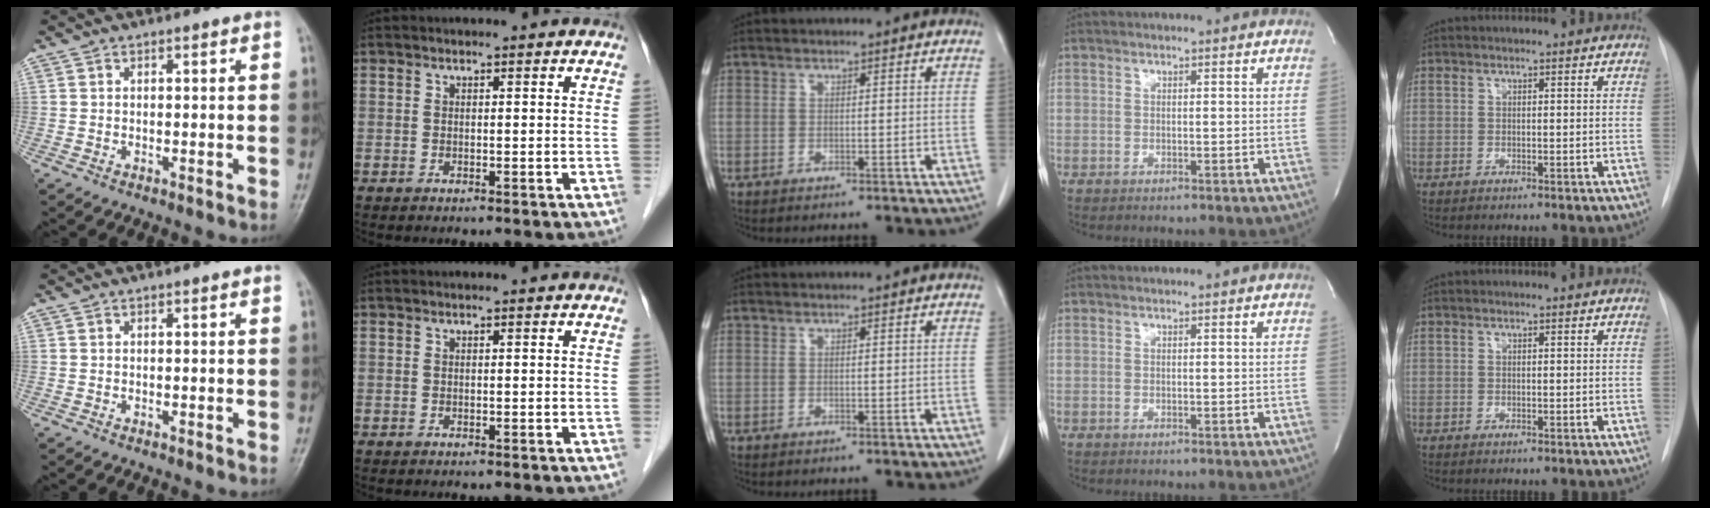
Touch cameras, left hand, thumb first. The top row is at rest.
{}